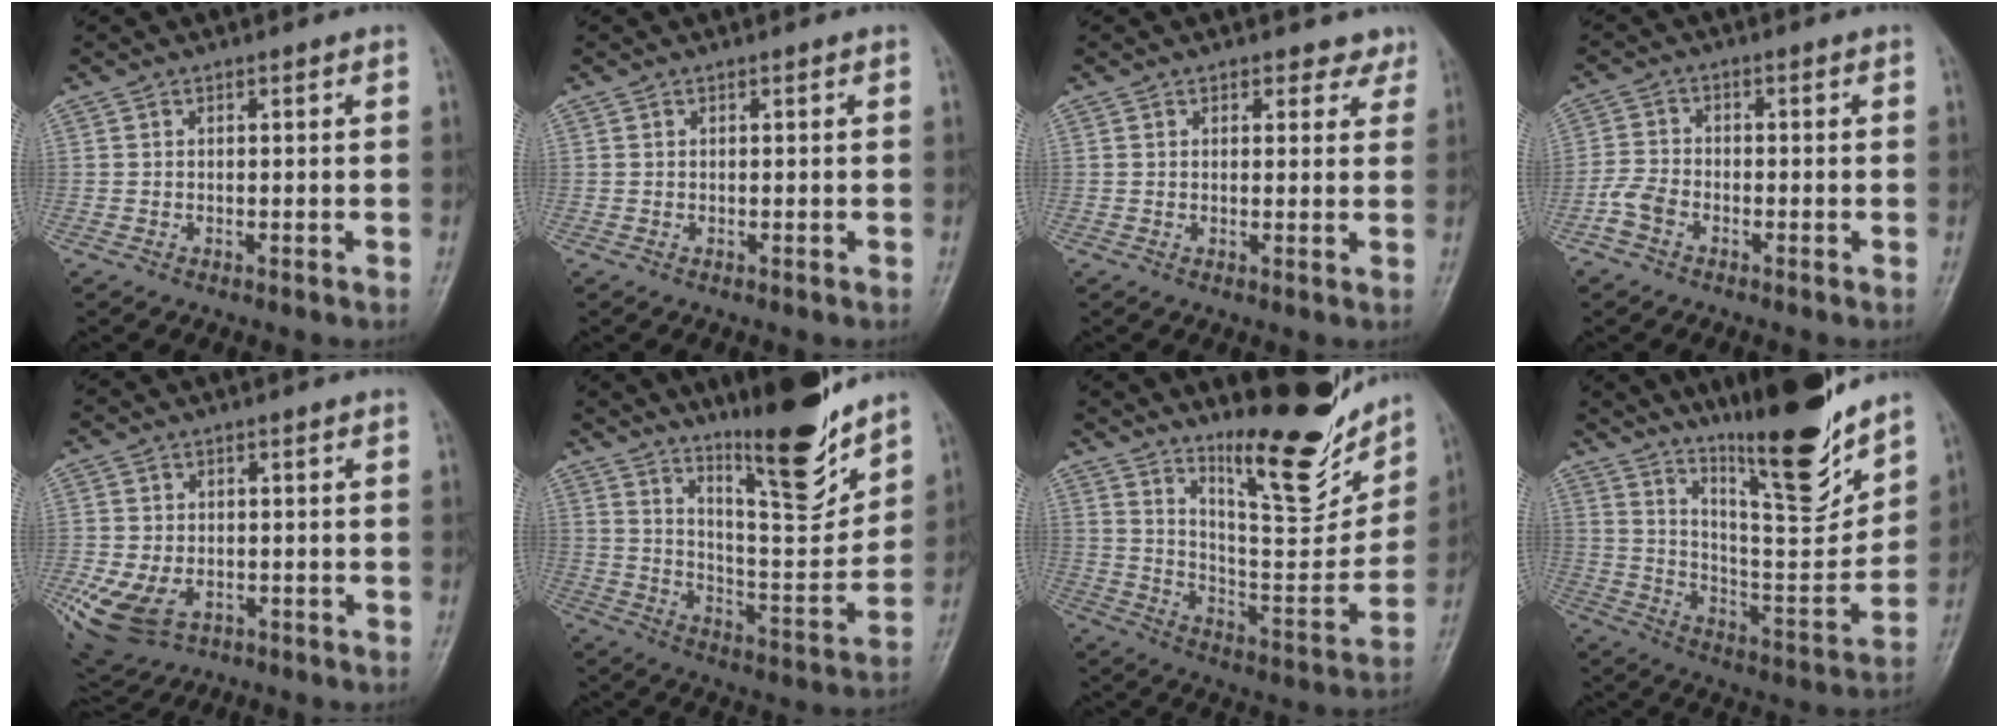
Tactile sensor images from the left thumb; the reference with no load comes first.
{"total": 0.0}
{"total": 3.3, "force": [2.6, 2.0, 0.6], "torque": [0.022, -0.014, 0.021]}
{"total": 4.3, "force": [-2.3, 2.8, 2.3], "torque": [-0.046, 0.010, -0.052]}
{"total": 11.2, "force": [-4.0, 7.7, 7.1], "torque": [-0.158, 0.000, -0.058]}
{"total": 16.9, "force": [12.7, 3.0, 10.8], "torque": [-0.137, -0.094, 0.214]}
{"total": 18.8, "force": [14.1, 4.9, 11.4], "torque": [-0.128, -0.107, 0.233]}
{"total": 19.5, "force": [14.8, 3.0, 12.3], "torque": [-0.157, -0.101, 0.251]}